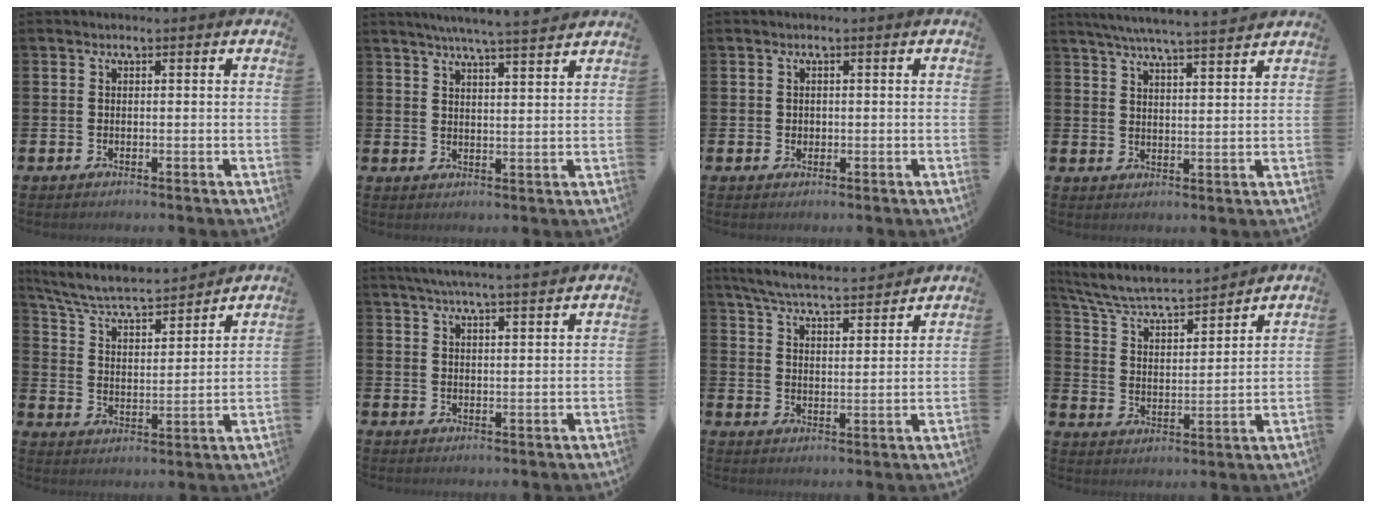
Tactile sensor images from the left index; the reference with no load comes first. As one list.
[{"total": 5.3, "force": [5.0, -0.7, 1.5], "torque": [-0.042, -0.027, 0.088]}, {"total": 0.9, "force": [0.4, 0.8, 0.2], "torque": [0.009, 0.001, 0.003]}, {"total": 5.8, "force": [5.5, -0.3, 1.8], "torque": [-0.049, -0.030, 0.097]}, {"total": 6.7, "force": [6.2, 1.0, 2.2], "torque": [-0.074, -0.049, 0.103]}, {"total": 5.0, "force": [4.7, -0.4, 1.7], "torque": [-0.044, -0.016, 0.084]}, {"total": 6.0, "force": [5.8, 0.5, 1.5], "torque": [-0.052, -0.038, 0.101]}, {"total": 6.6, "force": [6.3, 0.9, 2.0], "torque": [-0.072, -0.050, 0.105]}]